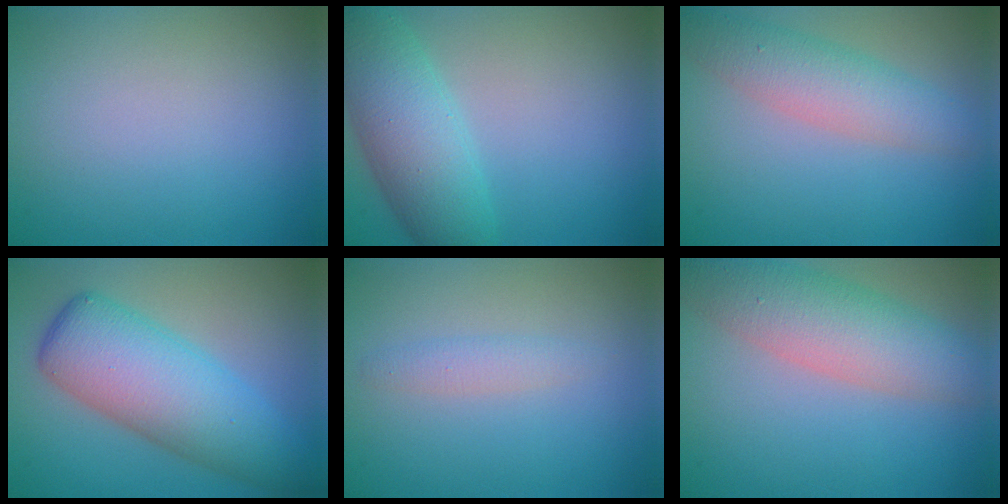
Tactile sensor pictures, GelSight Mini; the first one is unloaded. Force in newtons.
{"total": 6.9, "press": 6.9, "slide": 0.3}
{"total": 4.6, "press": 4.6, "slide": 0.1}
{"total": 8.9, "press": 8.9, "slide": 0.2}
{"total": 1.5, "press": 1.5, "slide": 0.0}
{"total": 7.0, "press": 7.0, "slide": 0.4}